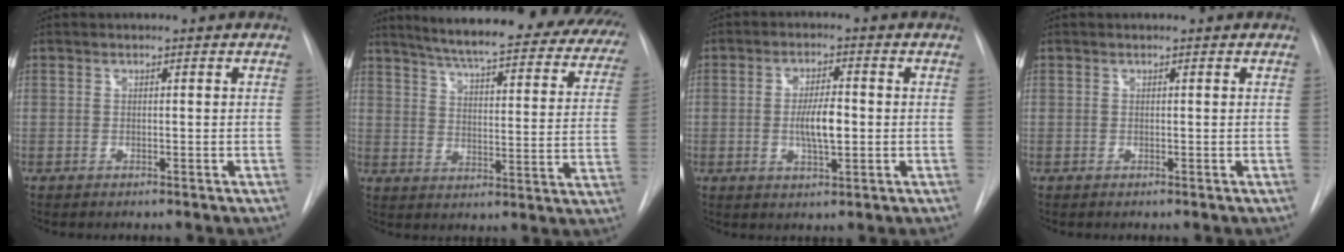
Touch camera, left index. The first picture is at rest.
{"total": 29.1, "force": [24.8, 5.2, 14.2], "torque": [-0.203, -0.062, 0.288]}
{"total": 5.6, "force": [-1.4, 1.5, 5.2], "torque": [-0.095, -0.006, -0.023]}
{"total": 0.6, "force": [-0.6, 0.0, -0.1], "torque": [0.001, 0.002, -0.011]}